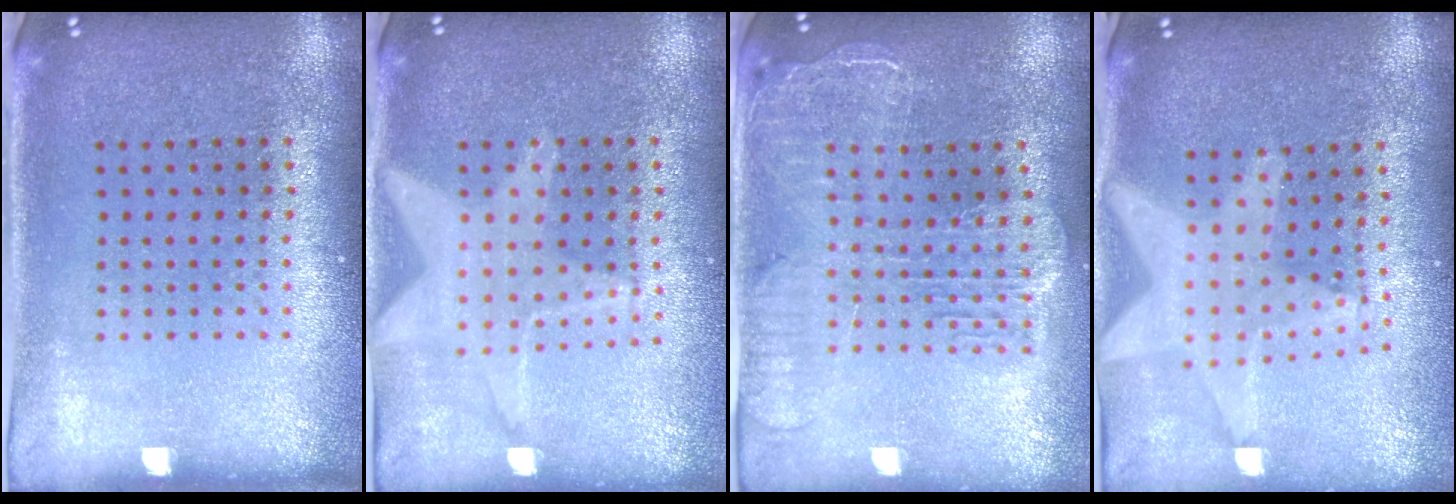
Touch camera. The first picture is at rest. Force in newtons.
{"total": 1.2, "press": 1.2, "slide": 0.2}
{"total": 2.5, "press": 2.2, "slide": 1.2}
{"total": 2.1, "press": 1.7, "slide": 1.2}